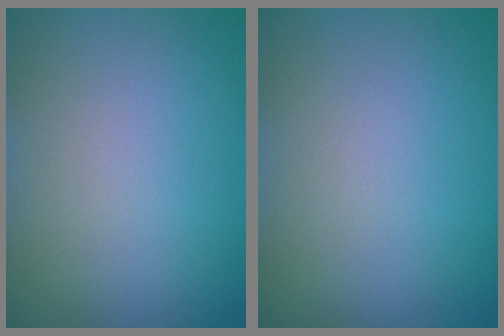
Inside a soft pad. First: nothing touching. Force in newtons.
{"total": 0.0}